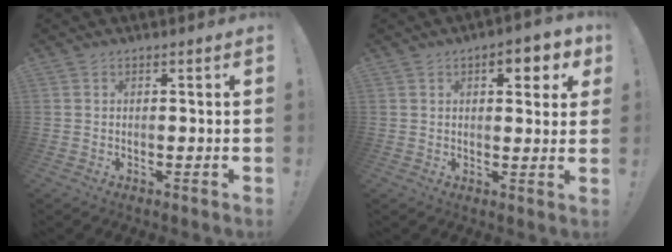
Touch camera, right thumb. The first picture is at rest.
{"total": 6.7, "force": [3.2, 3.1, 5.0], "torque": [-0.046, -0.014, 0.047]}